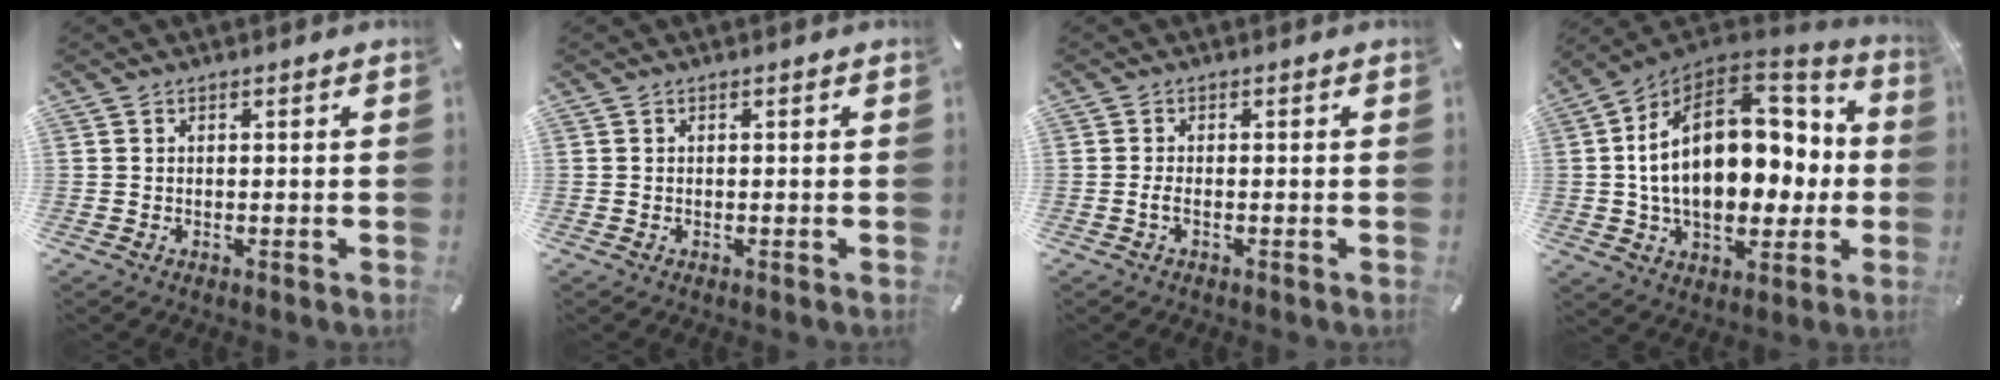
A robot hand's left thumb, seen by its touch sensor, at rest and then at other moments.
{"total": 0.0}
{"total": 1.8, "force": [-0.7, 0.7, 1.6], "torque": [-0.035, -0.001, -0.015]}
{"total": 25.6, "force": [2.4, 16.5, 19.4], "torque": [-0.337, -0.007, 0.049]}